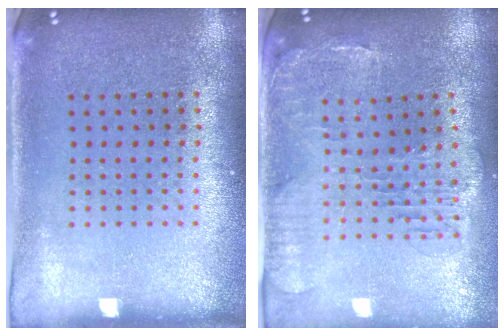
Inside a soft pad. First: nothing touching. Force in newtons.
{"total": 1.5, "press": 1.5, "slide": 0.4}